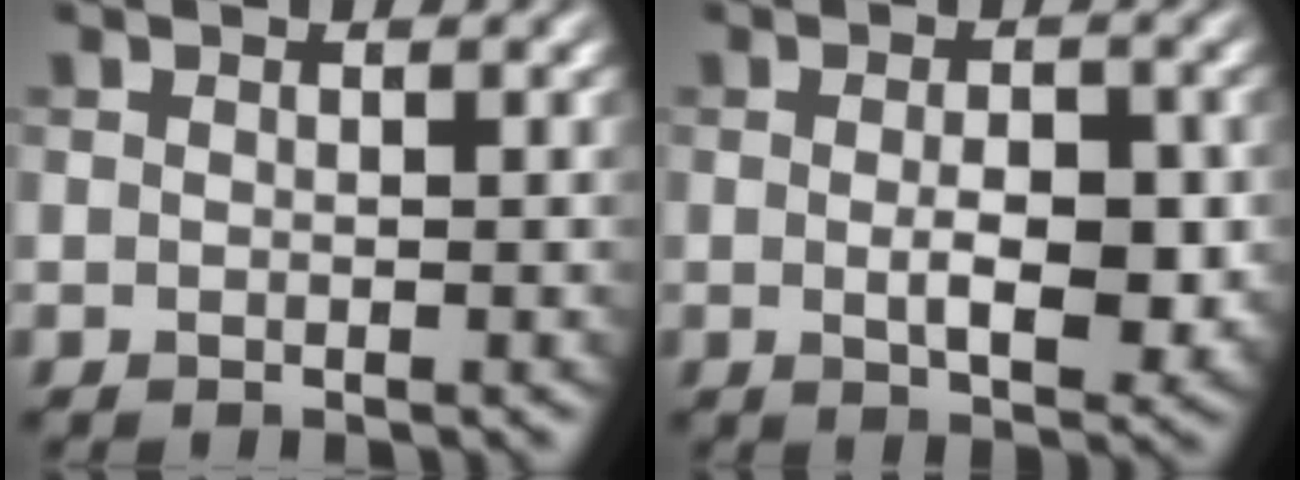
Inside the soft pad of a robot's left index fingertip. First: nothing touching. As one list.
[{"total": 4.4, "force": [-0.3, 2.0, 3.9], "torque": [-0.065, -0.008, -0.002]}]